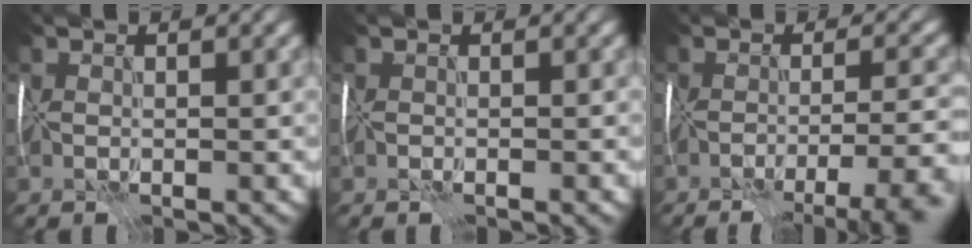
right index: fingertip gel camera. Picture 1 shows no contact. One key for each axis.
{"total": 0.6, "fx": -0.3, "fy": -0.4, "fz": -0.3, "tx": 0.008, "ty": -0.005, "tz": -0.007}
{"total": 7.3, "fx": -5.4, "fy": 0.6, "fz": 4.9, "tx": -0.066, "ty": -0.012, "tz": -0.070}